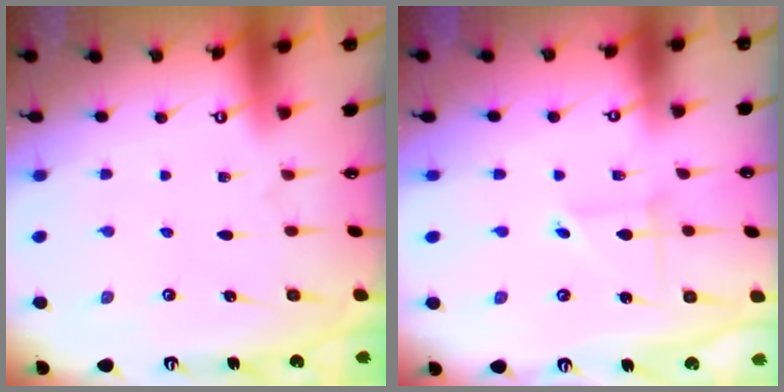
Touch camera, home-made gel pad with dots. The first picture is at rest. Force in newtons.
{"total": 2.3, "press": 2.3, "slide": 0.0}